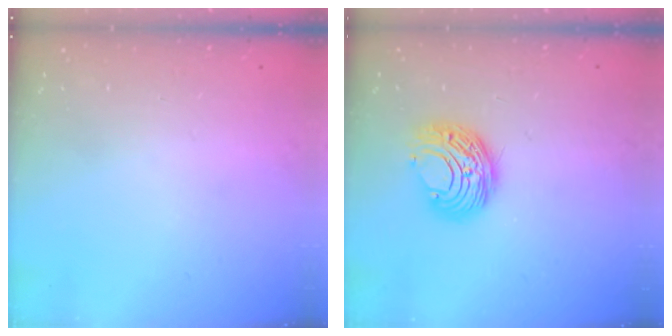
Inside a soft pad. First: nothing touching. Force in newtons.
{"total": 9.0, "press": 9.0, "slide": 0.2}